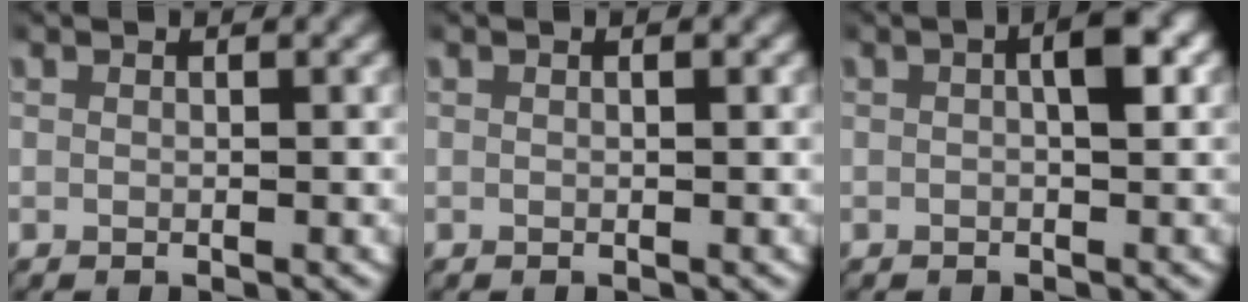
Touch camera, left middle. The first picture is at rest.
{"total": 0.0}
{"total": 2.8, "force": [0.3, 0.9, 2.7], "torque": [-0.039, 0.009, 0.003]}